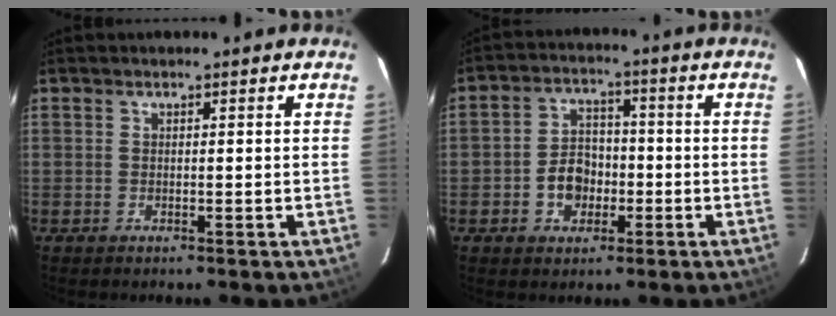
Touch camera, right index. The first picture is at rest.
{"total": 6.8, "force": [-2.2, 5.5, 3.4], "torque": [-0.069, 0.021, -0.030]}